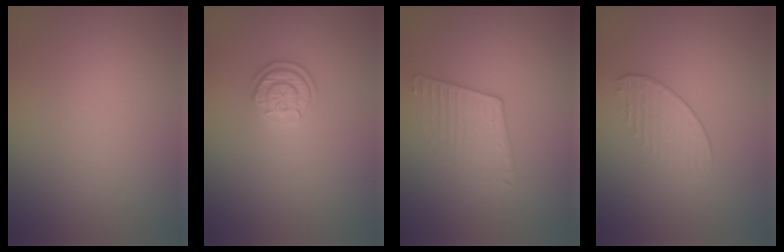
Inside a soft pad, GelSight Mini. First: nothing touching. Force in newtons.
{"total": 2.5, "press": 2.0, "slide": 1.5}
{"total": 2.0, "press": 1.5, "slide": 1.3}
{"total": 1.6, "press": 1.1, "slide": 1.2}